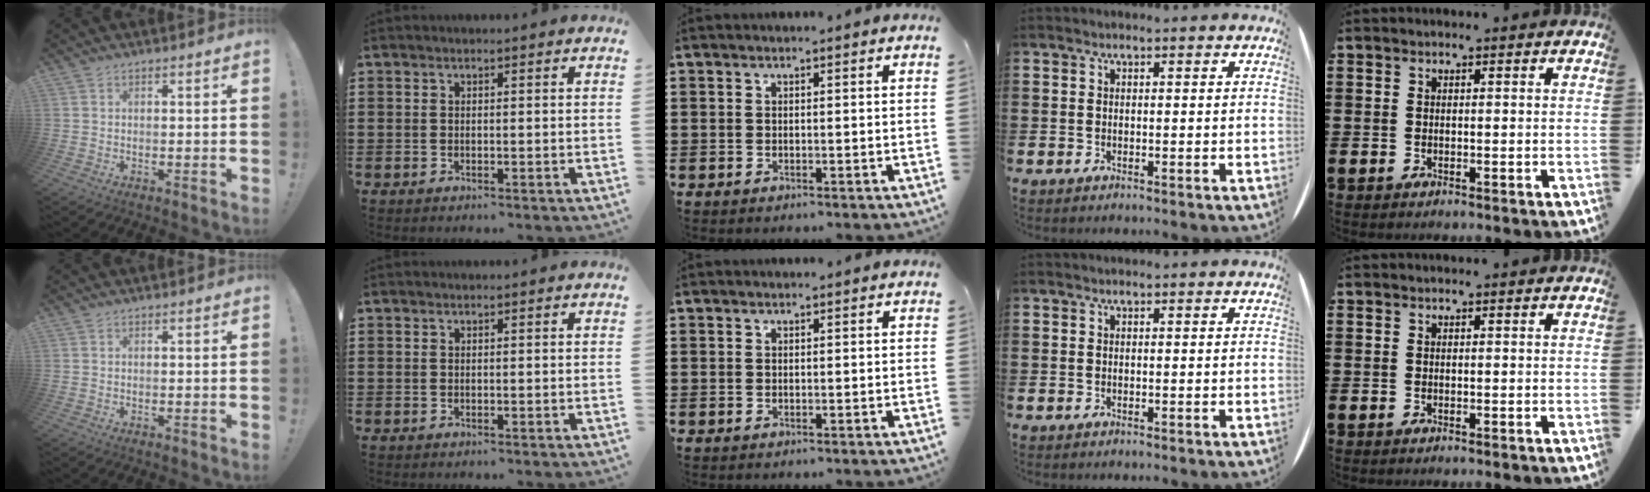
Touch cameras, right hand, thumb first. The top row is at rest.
{}